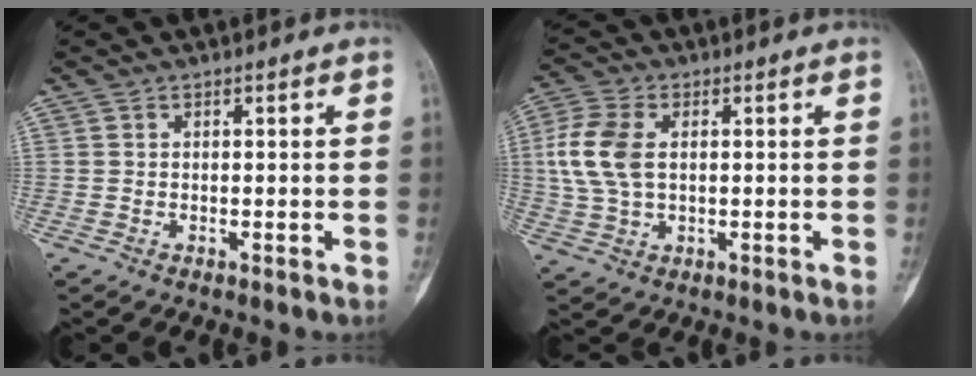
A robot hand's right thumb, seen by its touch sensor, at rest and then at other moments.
{"total": 9.5, "force": [1.1, 6.0, 7.3], "torque": [-0.168, 0.010, 0.022]}